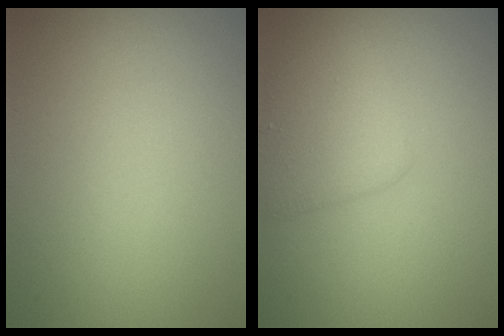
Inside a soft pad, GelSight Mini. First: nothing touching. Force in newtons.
{"total": 3.5, "press": 3.5, "slide": 0.1}